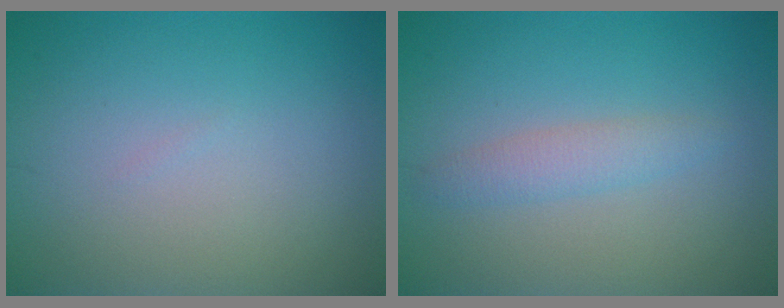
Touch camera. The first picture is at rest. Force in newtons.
{"total": 2.0, "press": 2.0, "slide": 0.0}